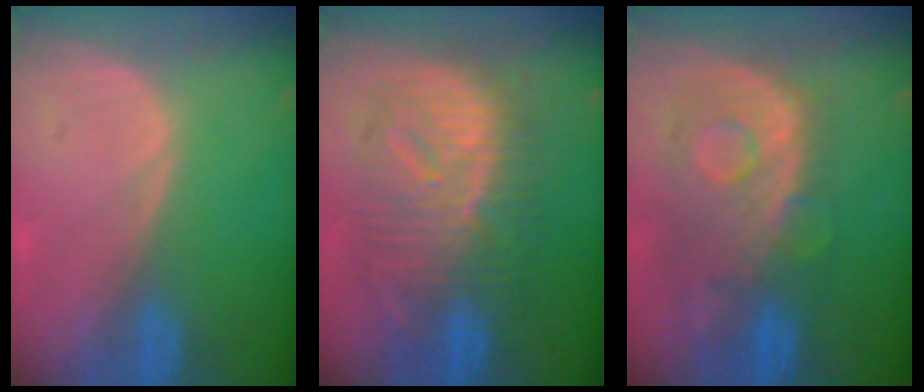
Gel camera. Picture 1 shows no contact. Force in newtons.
{"total": 12.3, "press": 12.2, "slide": 1.3}
{"total": 10.7, "press": 9.5, "slide": 4.8}